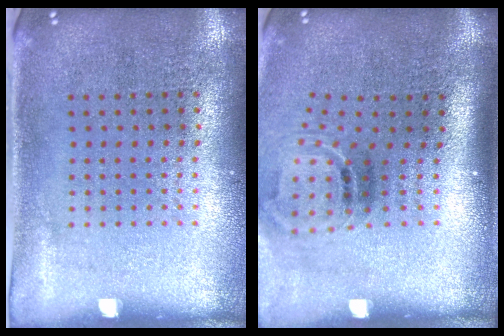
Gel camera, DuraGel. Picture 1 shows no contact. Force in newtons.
{"total": 1.6, "press": 1.0, "slide": 1.2}